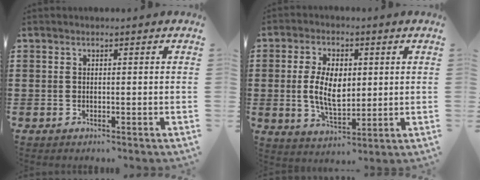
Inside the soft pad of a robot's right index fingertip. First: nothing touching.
{"total": 8.1, "force": [0.3, 4.5, 6.7], "torque": [-0.134, 0.008, 0.002]}